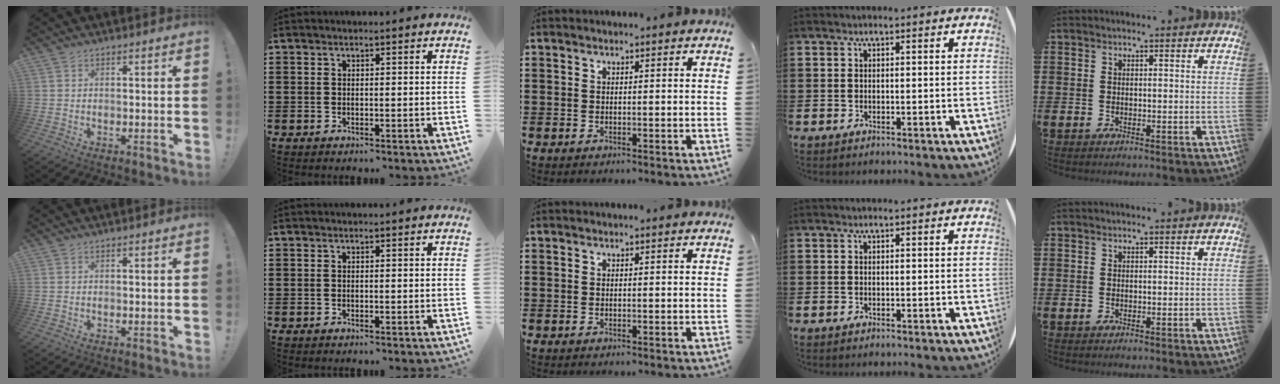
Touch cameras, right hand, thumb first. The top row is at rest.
{}